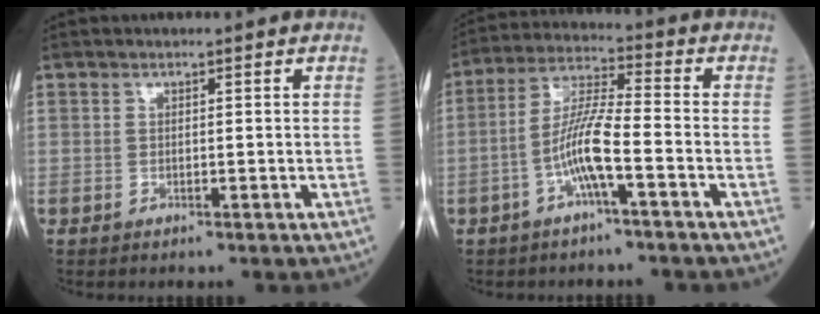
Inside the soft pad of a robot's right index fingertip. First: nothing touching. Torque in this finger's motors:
{"motor_torque": [0.57, -0.14, 0.27, 0.10]}